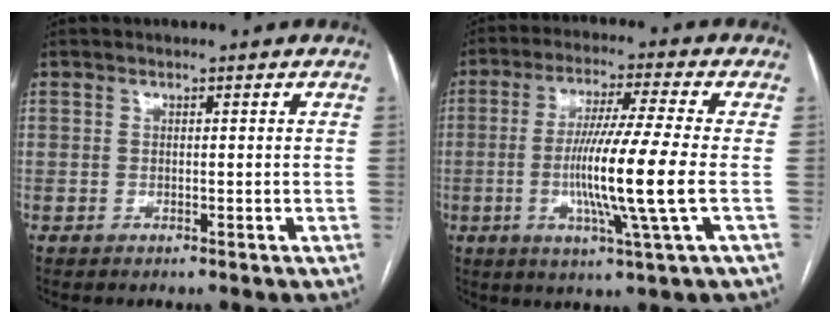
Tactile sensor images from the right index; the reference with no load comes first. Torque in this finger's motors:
{"motor_torque": [1.97, -0.17, 1.00, 0.21]}